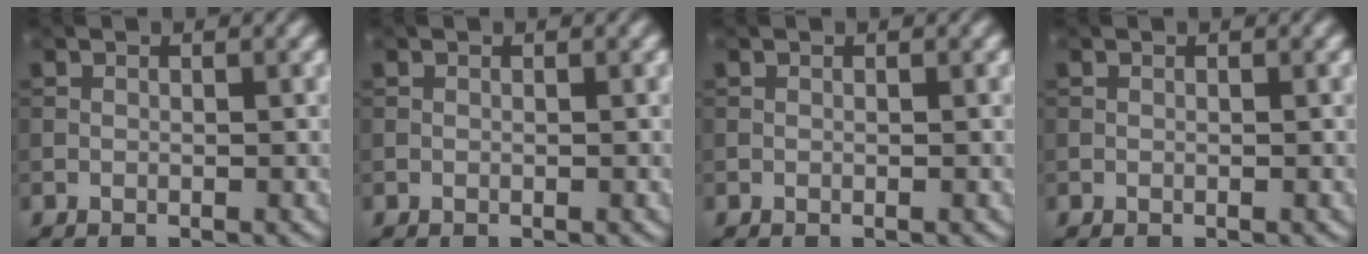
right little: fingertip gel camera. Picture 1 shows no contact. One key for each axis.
{"total": 0.0}
{"total": 0.0}
{"total": 0.0}